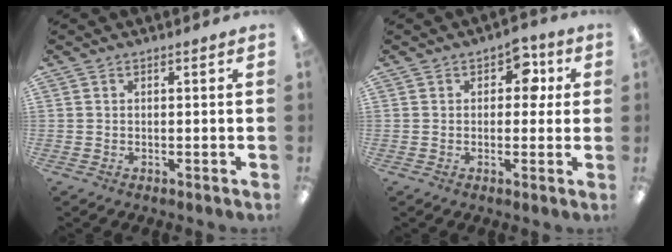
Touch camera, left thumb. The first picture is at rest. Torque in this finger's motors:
{"motor_torque": [-0.11, 0.02, -0.15, 0.08, 0.01]}